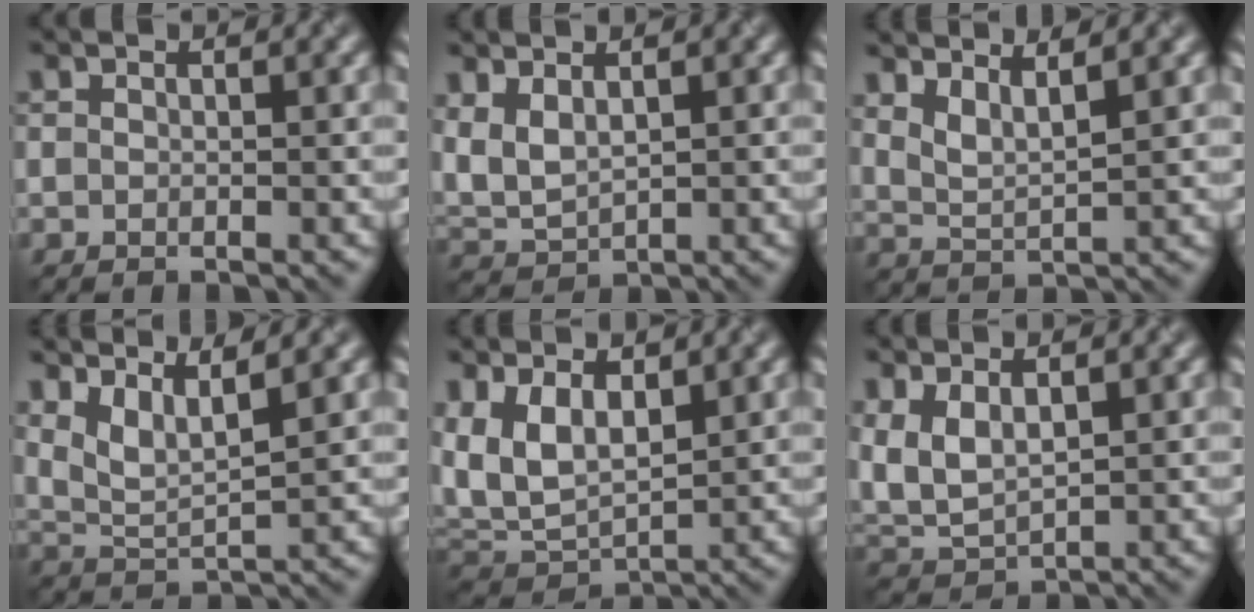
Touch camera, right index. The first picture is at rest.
{"total": 3.6, "force": [1.3, 2.3, 2.5], "torque": [-0.064, 0.003, 0.034]}
{"total": 2.9, "force": [2.4, 0.6, 1.6], "torque": [-0.028, 0.001, 0.050]}
{"total": 3.8, "force": [2.8, 1.0, 2.4], "torque": [-0.055, 0.002, 0.062]}
{"total": 6.4, "force": [2.0, 3.8, 4.8], "torque": [-0.124, 0.004, 0.036]}
{"total": 4.3, "force": [1.4, 2.5, 3.2], "torque": [-0.080, 0.006, 0.031]}